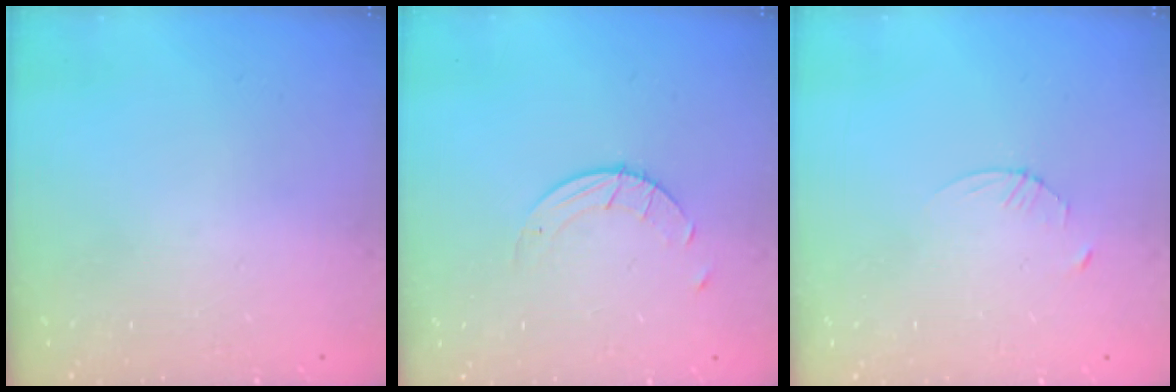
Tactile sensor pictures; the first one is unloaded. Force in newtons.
{"total": 4.0, "press": 4.0, "slide": 0.4}
{"total": 2.3, "press": 2.3, "slide": 0.3}